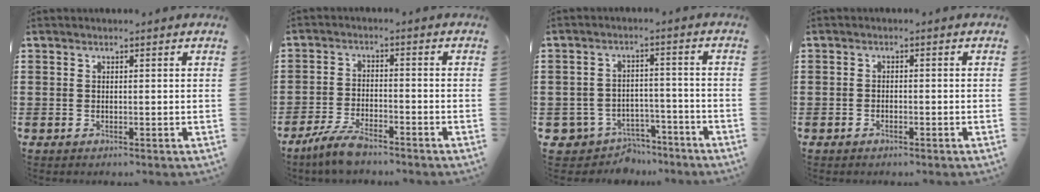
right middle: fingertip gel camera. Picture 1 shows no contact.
{"total": 5.3, "force": [-4.5, 1.2, 2.5], "torque": [-0.068, -0.004, -0.091]}
{"total": 5.1, "force": [-4.5, 2.3, 0.7], "torque": [-0.032, 0.011, -0.095]}
{"total": 1.2, "force": [-1.1, 0.5, 0.4], "torque": [-0.010, 0.000, -0.021]}